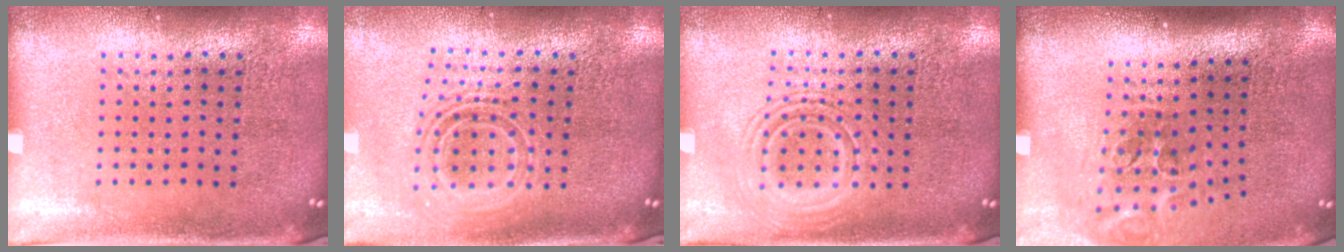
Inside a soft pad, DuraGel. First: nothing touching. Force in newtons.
{"total": 2.0, "press": 1.5, "slide": 1.4}
{"total": 1.6, "press": 1.6, "slide": 0.3}
{"total": 2.0, "press": 1.2, "slide": 1.6}